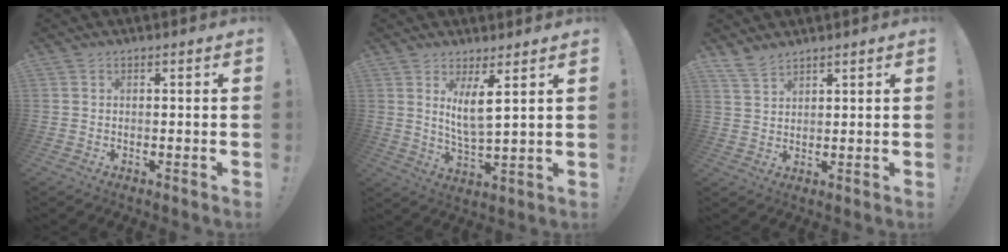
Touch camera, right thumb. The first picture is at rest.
{"total": 7.9, "force": [4.0, 1.5, 6.7], "torque": [-0.120, -0.019, 0.066]}
{"total": 4.5, "force": [4.0, 1.5, 1.7], "torque": [-0.041, -0.020, 0.078]}